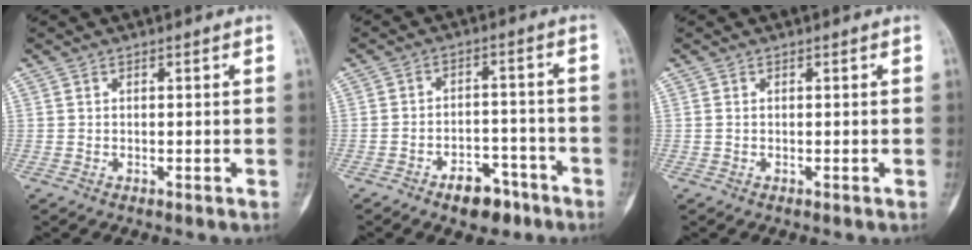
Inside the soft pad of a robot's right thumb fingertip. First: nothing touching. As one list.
[{"total": 7.4, "force": [-4.9, 4.3, 3.7], "torque": [-0.033, 0.042, -0.070]}, {"total": 0.0}]